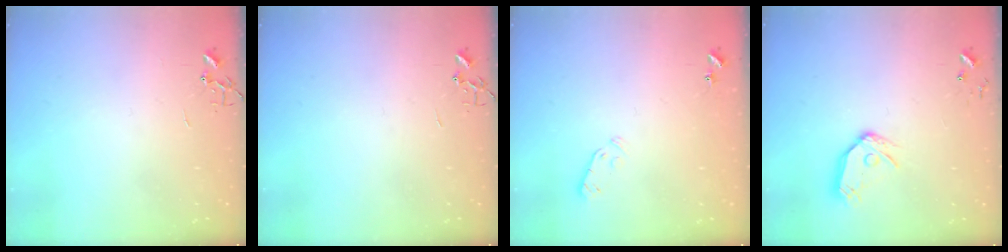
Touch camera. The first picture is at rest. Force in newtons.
{"total": 0.0}
{"total": 3.8, "press": 3.7, "slide": 0.7}
{"total": 11.3, "press": 11.2, "slide": 1.4}